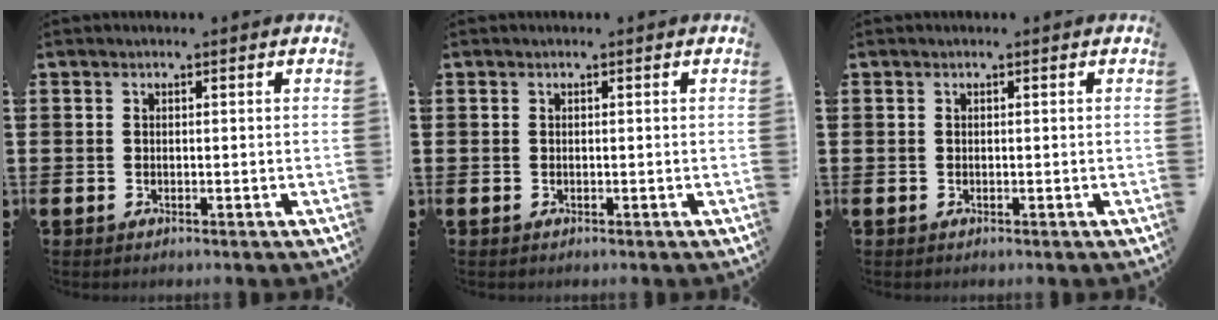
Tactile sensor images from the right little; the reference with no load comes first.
{"total": 0.0}
{"total": 0.0}